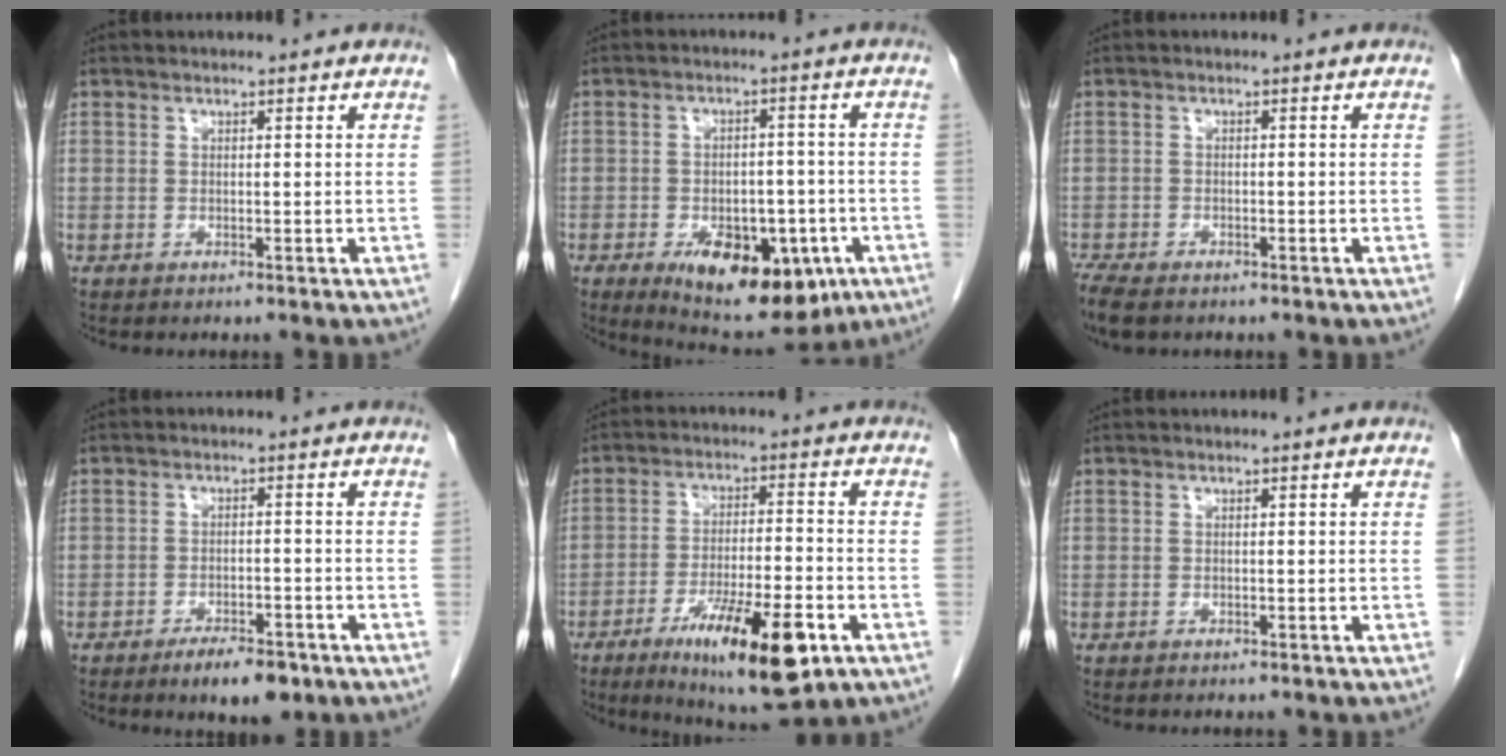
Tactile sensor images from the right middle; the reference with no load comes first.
{"total": 13.7, "force": [-6.4, 6.8, 10.0], "torque": [-0.140, -0.001, -0.082]}
{"total": 6.4, "force": [-4.8, 2.7, 3.3], "torque": [-0.067, -0.015, -0.079]}
{"total": 5.7, "force": [-3.9, 1.9, 3.6], "torque": [-0.056, -0.001, -0.055]}
{"total": 14.8, "force": [-7.5, 2.7, 12.5], "torque": [-0.201, -0.018, -0.111]}
{"total": 1.5, "force": [-1.3, 0.4, 0.6], "torque": [-0.014, -0.003, -0.016]}